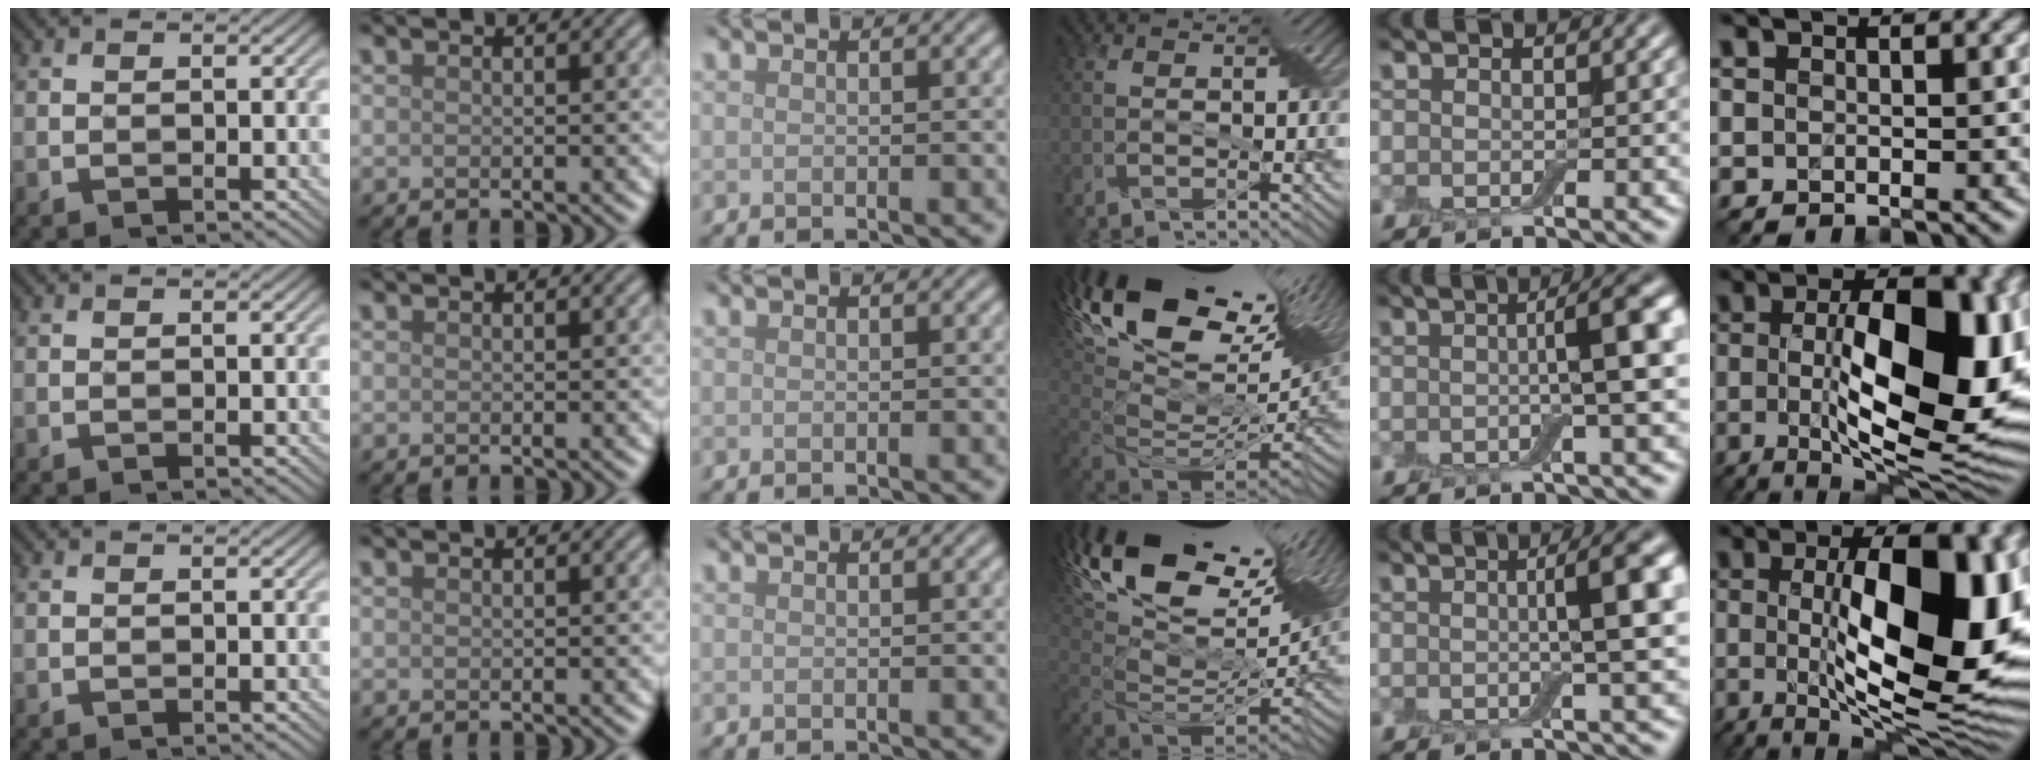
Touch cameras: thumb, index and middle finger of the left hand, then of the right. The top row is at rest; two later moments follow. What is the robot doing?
{"motion": "wrap", "object": "adhesive wrap"}